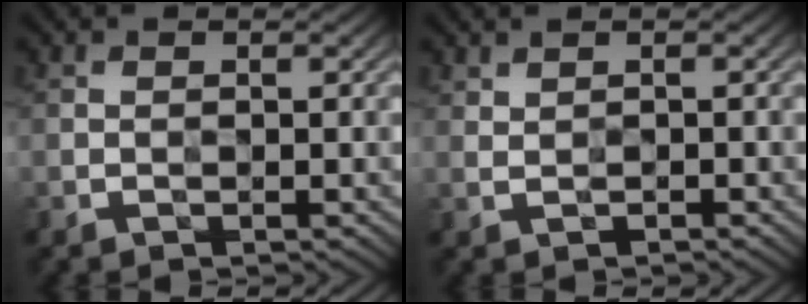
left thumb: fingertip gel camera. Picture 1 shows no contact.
{"total": 0.8, "force": [0.6, 0.3, 0.5], "torque": [-0.014, 0.000, 0.012]}